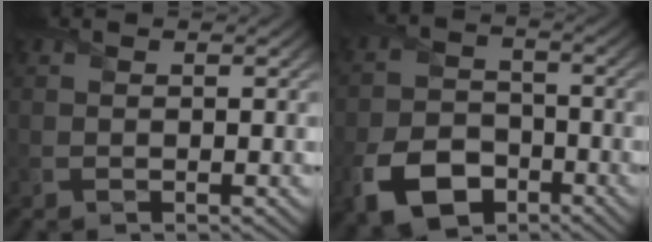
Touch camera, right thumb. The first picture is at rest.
{"total": 8.7, "force": [-4.7, 5.7, 4.8], "torque": [-0.108, -0.017, -0.091]}